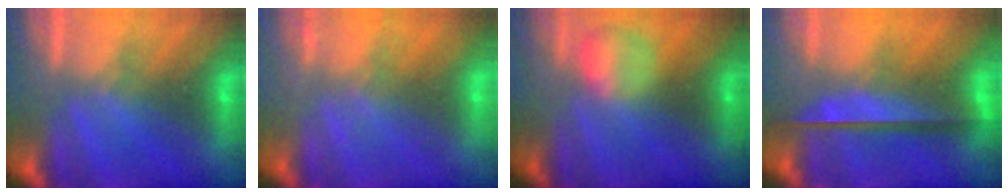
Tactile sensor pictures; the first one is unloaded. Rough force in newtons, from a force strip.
{"total": 2.1}
{"total": 2.4}
{"total": 14.6}